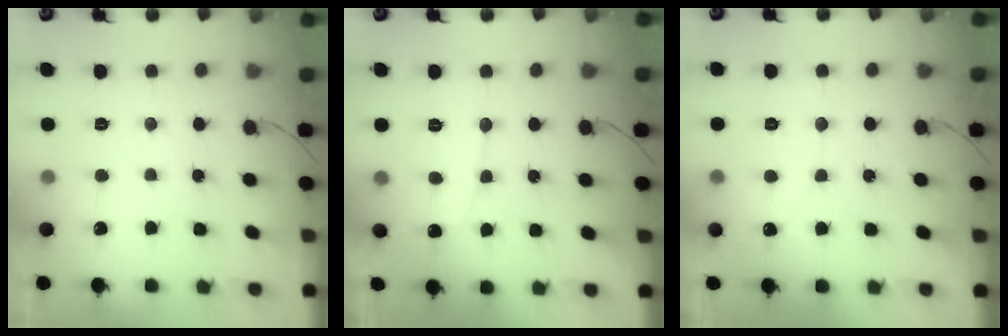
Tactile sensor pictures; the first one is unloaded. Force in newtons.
{"total": 6.4, "press": 6.4, "slide": 0.4}
{"total": 2.8, "press": 2.8, "slide": 0.2}